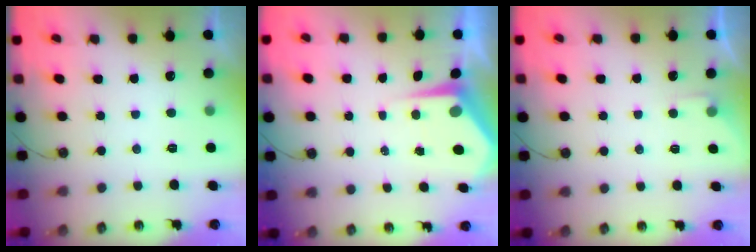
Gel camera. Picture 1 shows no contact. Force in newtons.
{"total": 5.5, "press": 5.5, "slide": 0.5}
{"total": 3.3, "press": 3.2, "slide": 0.5}